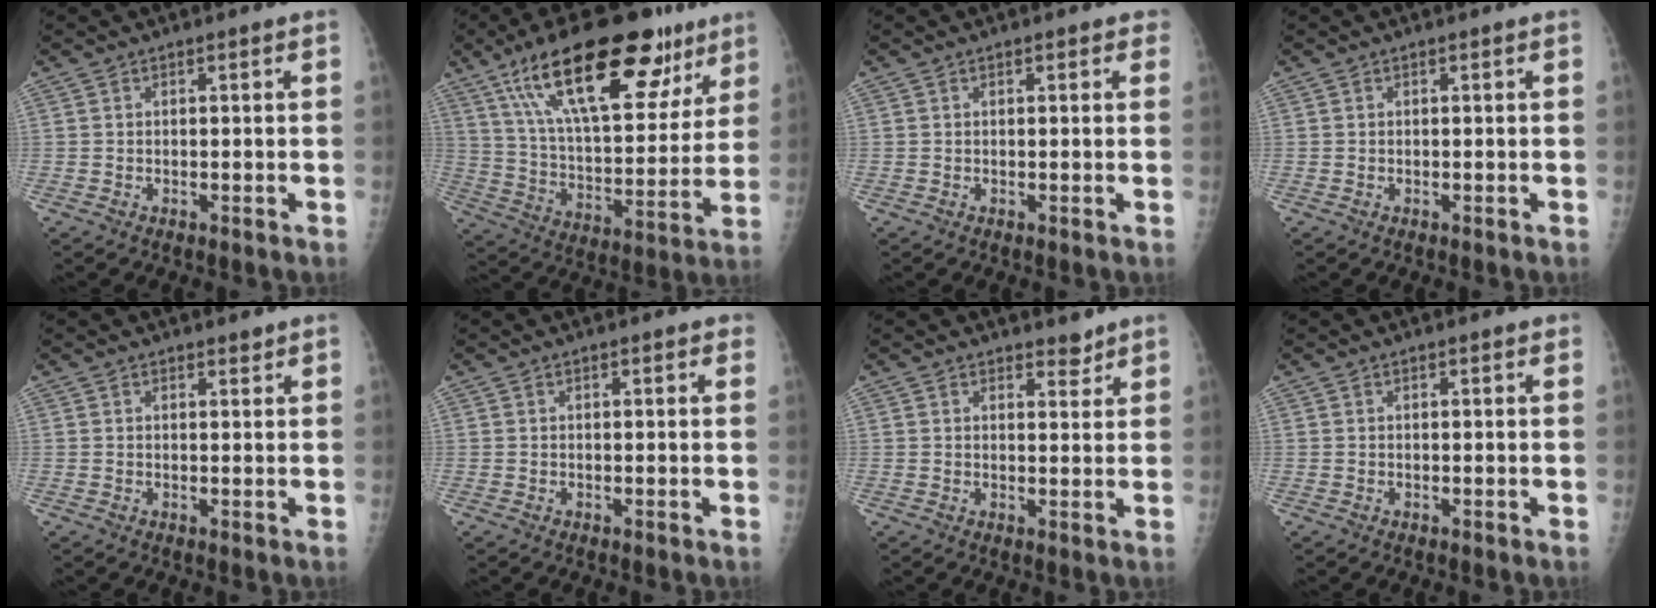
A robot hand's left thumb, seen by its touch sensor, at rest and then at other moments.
{"total": 28.2, "force": [16.1, 11.4, 20.1], "torque": [-0.289, -0.024, 0.266]}
{"total": 1.7, "force": [0.9, 0.9, 1.1], "torque": [-0.003, 0.000, 0.007]}
{"total": 0.0}
{"total": 1.1, "force": [0.9, 0.4, 0.4], "torque": [-0.001, -0.007, 0.013]}
{"total": 1.2, "force": [0.7, 0.5, 0.8], "torque": [-0.008, 0.000, 0.006]}
{"total": 2.7, "force": [2.2, 1.2, 0.8], "torque": [0.005, -0.017, 0.031]}
{"total": 0.8, "force": [0.5, 0.2, 0.6], "torque": [-0.009, 0.000, 0.005]}